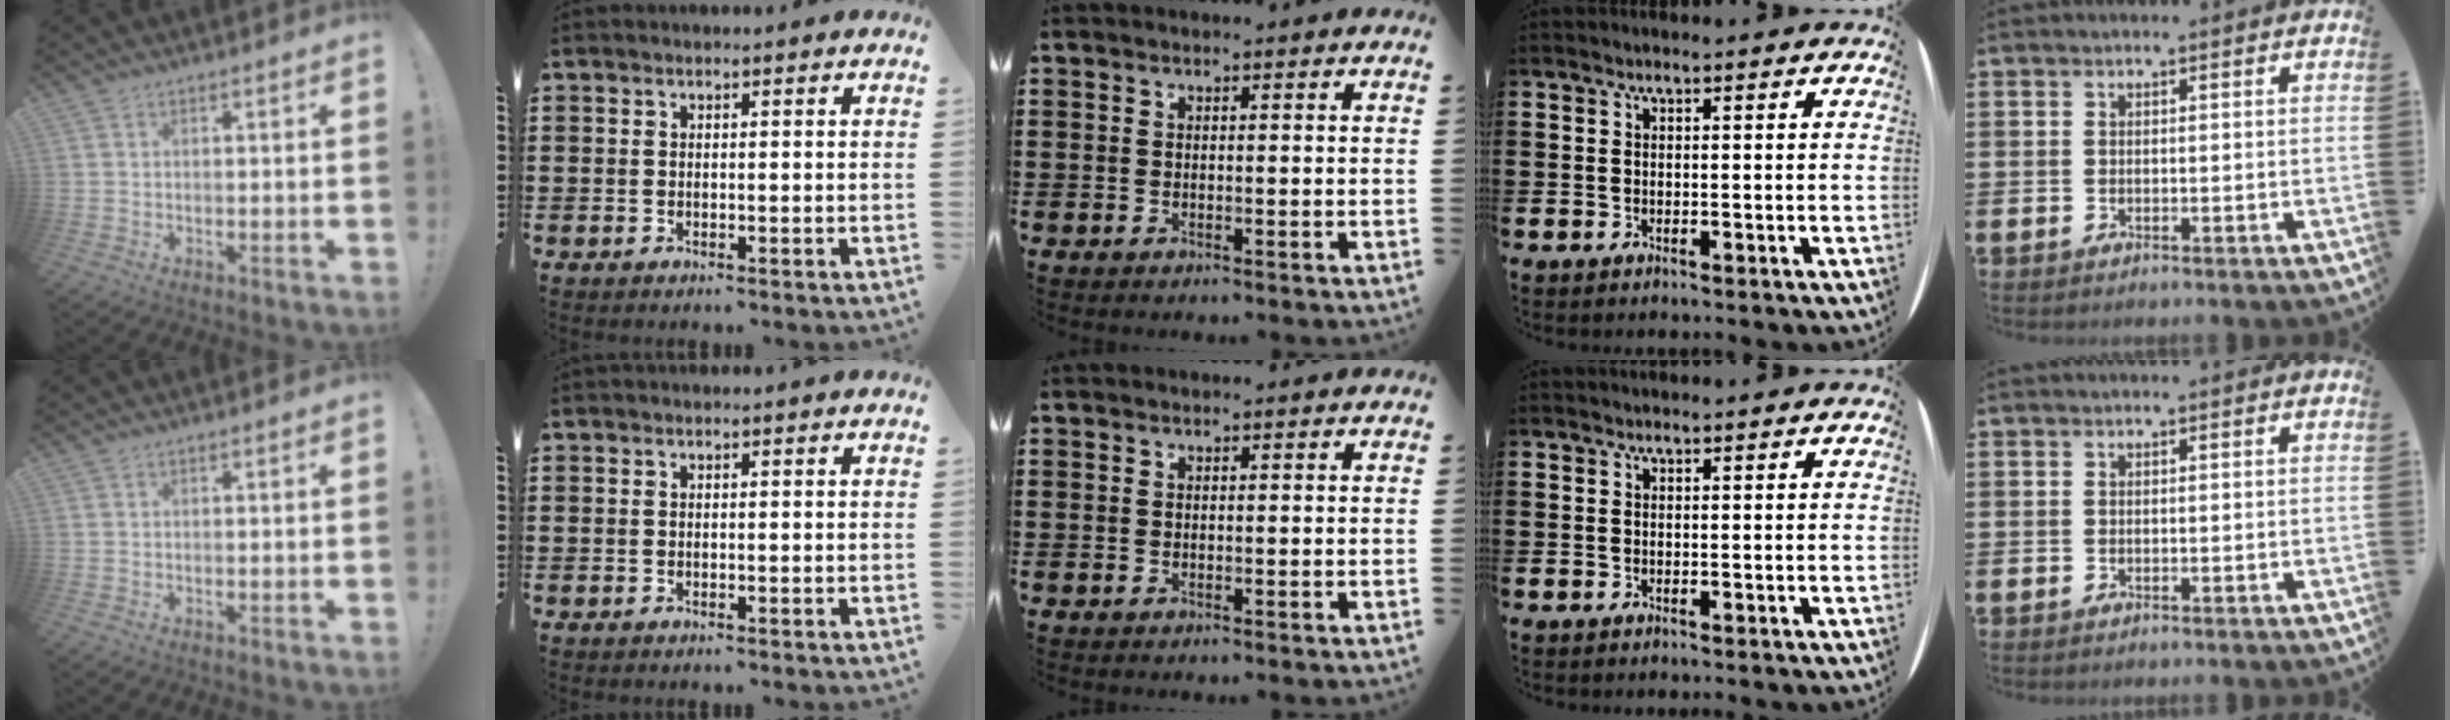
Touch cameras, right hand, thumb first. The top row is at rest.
{}